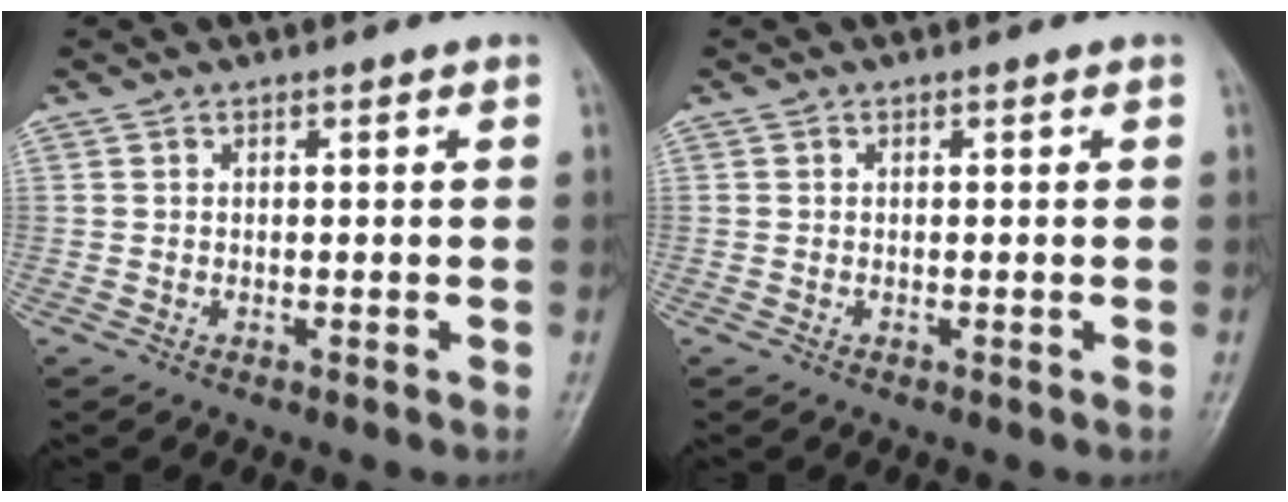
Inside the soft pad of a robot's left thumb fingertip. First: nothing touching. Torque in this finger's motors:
{"motor_torque": [0.12, 0.17, 0.13, -0.13, 0.00]}